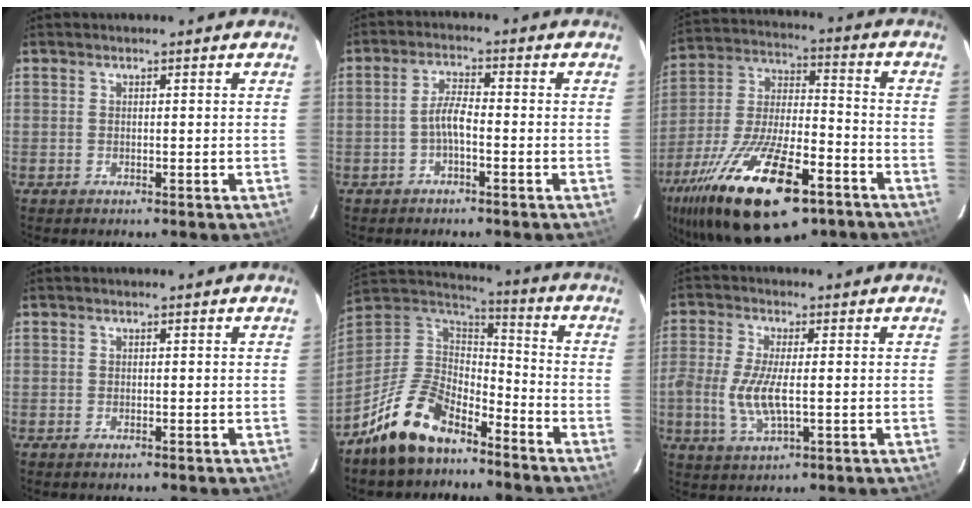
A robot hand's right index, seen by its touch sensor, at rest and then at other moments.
{"total": 3.4, "force": [-1.5, 0.8, 2.9], "torque": [-0.063, 0.011, -0.032]}
{"total": 27.5, "force": [-15.9, 10.4, 19.9], "torque": [-0.386, -0.035, -0.261]}
{"total": 0.6, "force": [-0.4, 0.3, 0.3], "torque": [-0.006, -0.002, -0.009]}
{"total": 16.7, "force": [-11.5, 8.0, 9.1], "torque": [-0.205, 0.008, -0.205]}
{"total": 8.1, "force": [-1.1, 2.8, 7.6], "torque": [-0.162, -0.007, -0.023]}